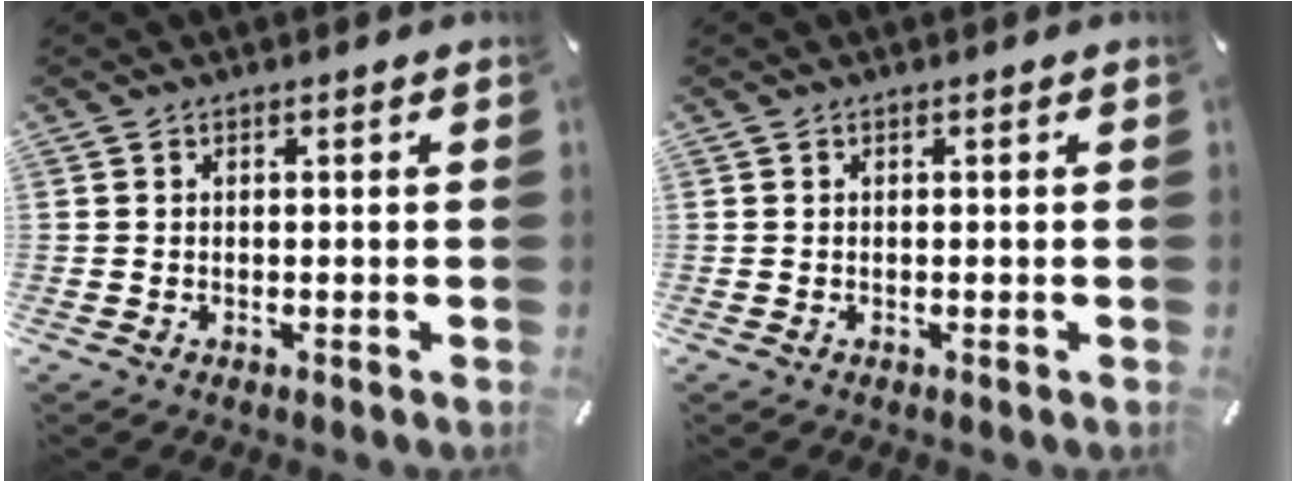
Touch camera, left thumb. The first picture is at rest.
{"total": 0.0}